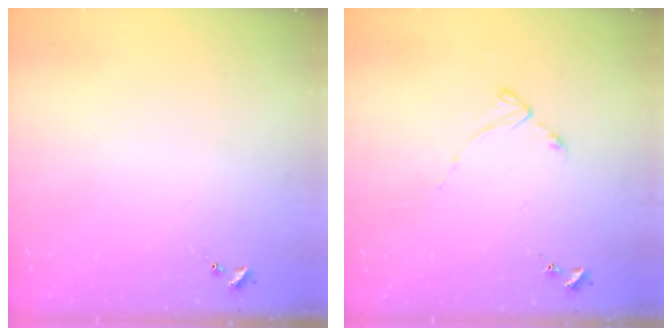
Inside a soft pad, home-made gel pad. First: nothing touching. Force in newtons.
{"total": 2.7, "press": 2.7, "slide": 0.3}